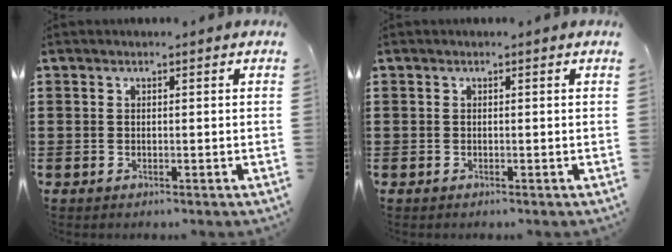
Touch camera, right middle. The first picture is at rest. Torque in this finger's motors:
{"motor_torque": [-0.13, -0.12, -0.02, -0.01]}